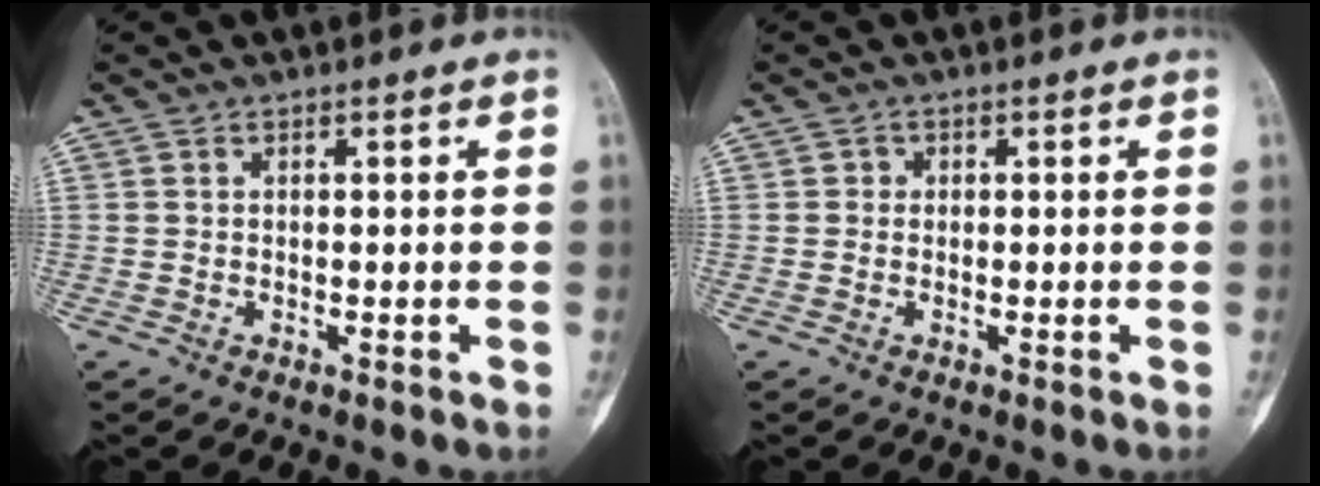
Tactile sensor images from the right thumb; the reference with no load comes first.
{"total": 0.8, "force": [0.0, 0.8, 0.2], "torque": [0.003, 0.003, -0.002]}